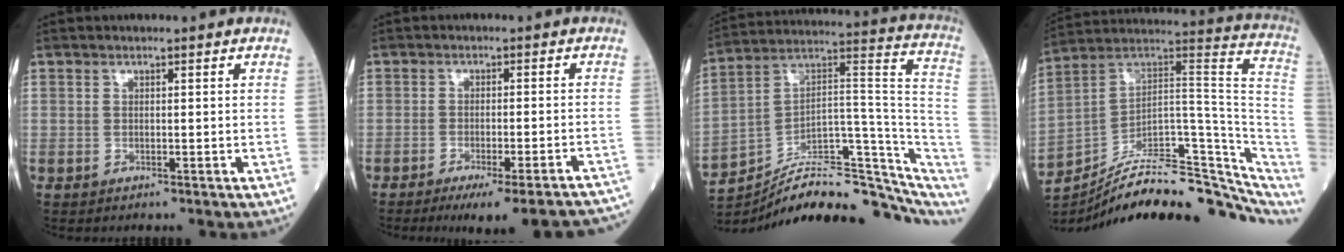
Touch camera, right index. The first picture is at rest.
{"total": 16.7, "force": [-15.1, 0.7, 7.2], "torque": [-0.037, -0.005, -0.178]}
{"total": 22.9, "force": [-18.1, 6.6, 12.5], "torque": [-0.133, 0.064, -0.257]}
{"total": 25.6, "force": [-19.2, 8.0, 14.9], "torque": [-0.164, 0.056, -0.278]}